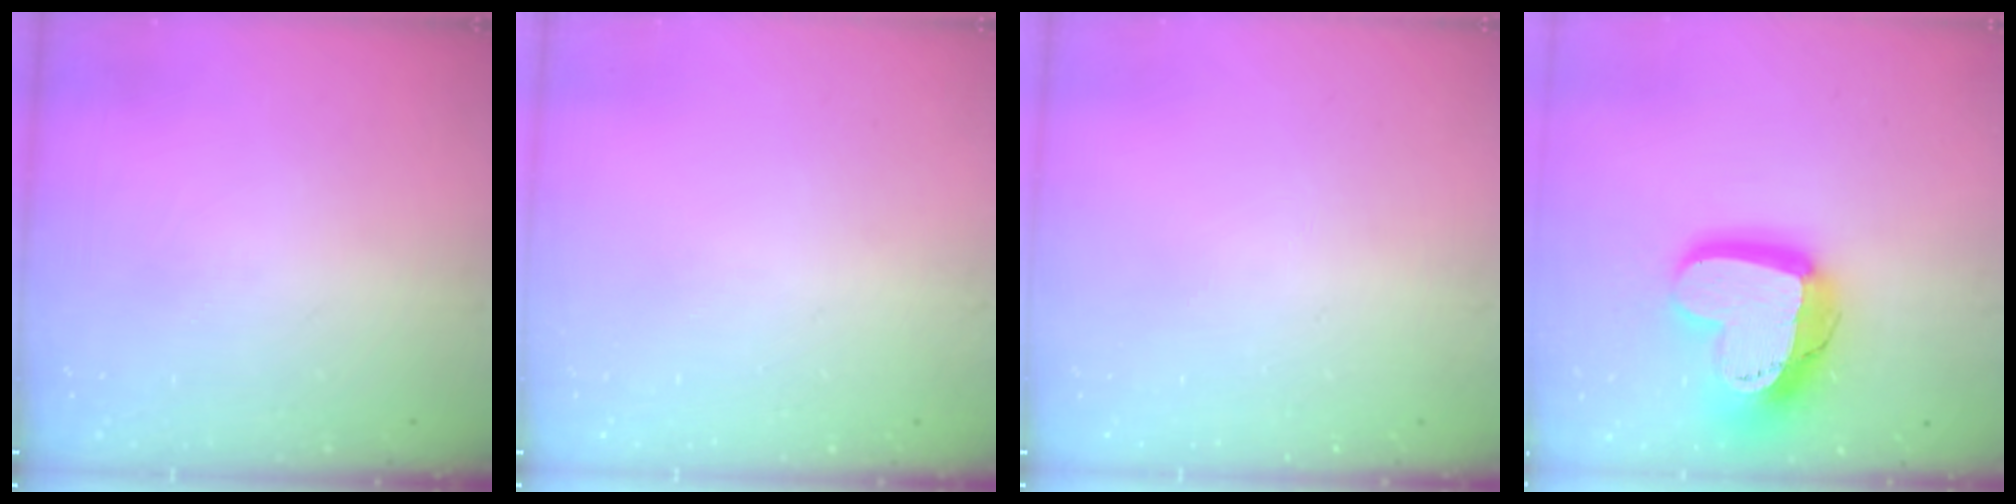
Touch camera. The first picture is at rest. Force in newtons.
{"total": 0.0}
{"total": 0.0}
{"total": 21.6, "press": 21.5, "slide": 1.9}